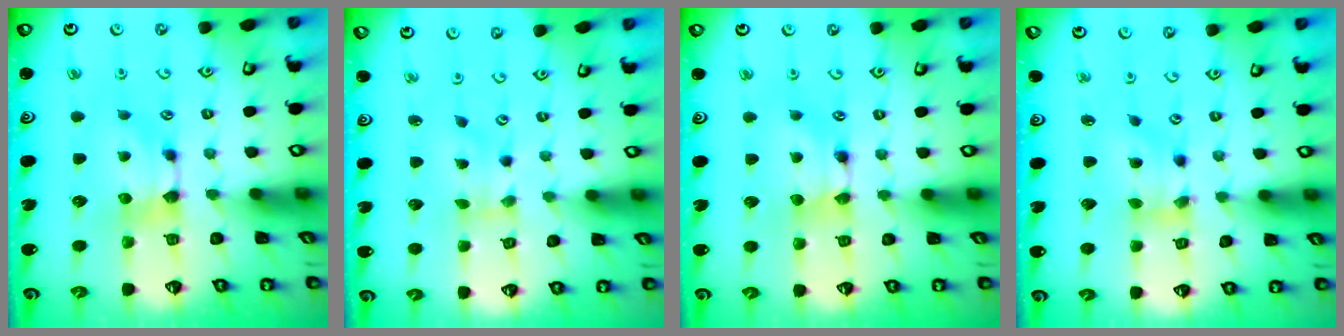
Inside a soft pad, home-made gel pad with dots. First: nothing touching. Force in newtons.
{"total": 2.0, "press": 1.7, "slide": 1.1}
{"total": 1.5, "press": 1.5, "slide": 0.2}
{"total": 4.3, "press": 3.8, "slide": 1.9}